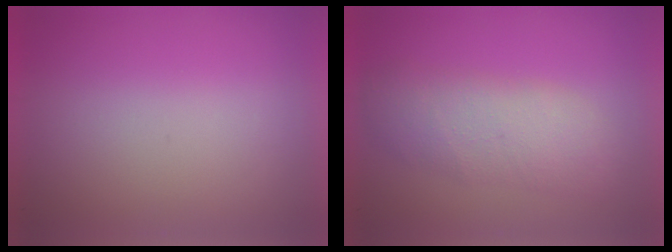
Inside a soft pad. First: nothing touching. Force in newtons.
{"total": 3.5}